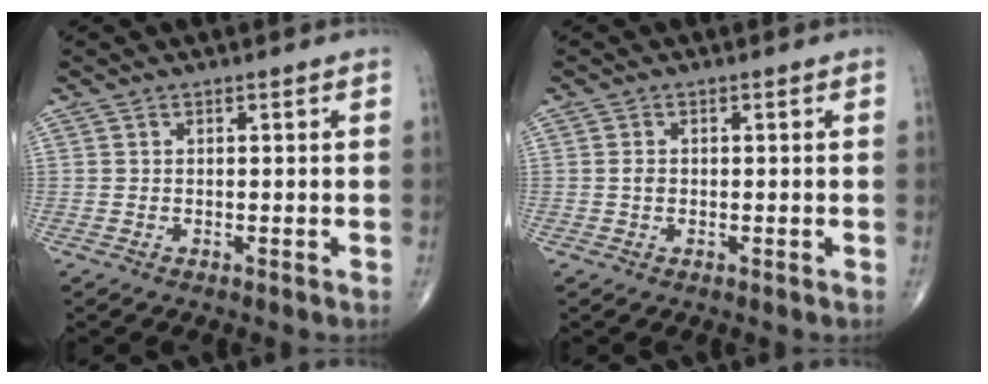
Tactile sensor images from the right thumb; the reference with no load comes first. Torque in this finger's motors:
{"motor_torque": [0.86, 1.10, -0.10, -0.05, -0.03]}